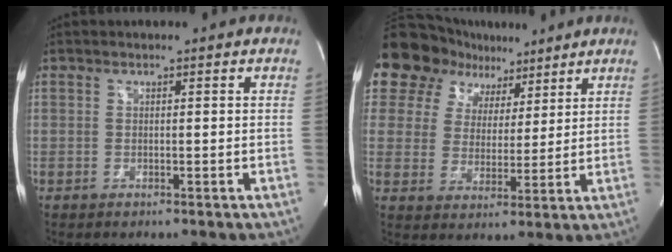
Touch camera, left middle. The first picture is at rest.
{"total": 16.2, "force": [10.8, 10.9, 5.2], "torque": [-0.127, 0.046, 0.190]}